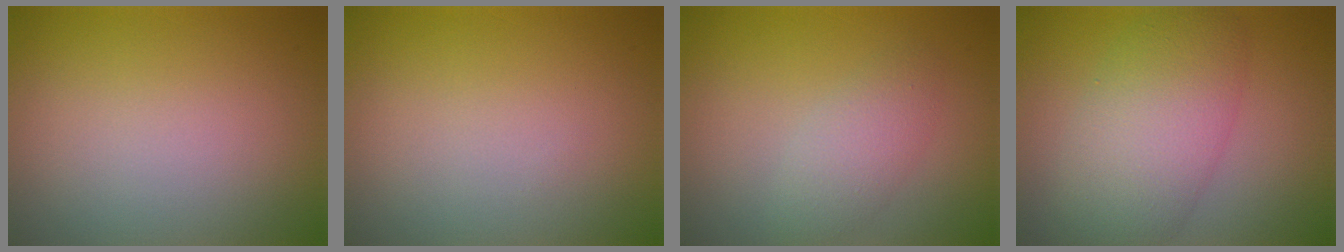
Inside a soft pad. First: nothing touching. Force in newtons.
{"total": 0.0}
{"total": 2.5, "press": 2.5, "slide": 0.0}
{"total": 6.9, "press": 6.9, "slide": 0.3}